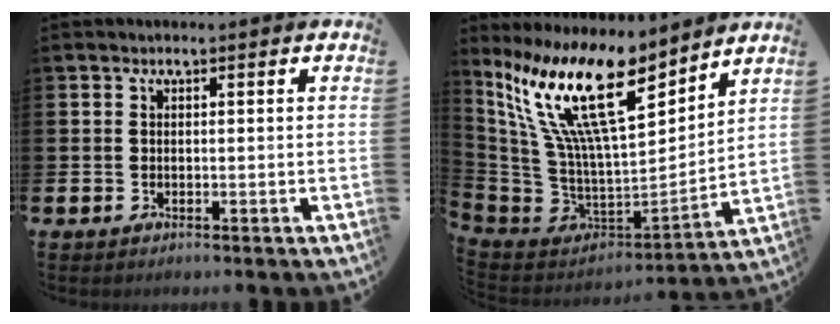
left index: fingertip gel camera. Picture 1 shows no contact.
{"total": 16.1, "force": [9.9, 5.4, 11.6], "torque": [-0.284, -0.066, 0.171]}